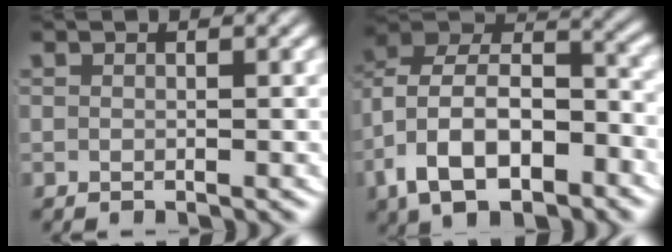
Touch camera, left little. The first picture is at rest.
{"total": 10.6, "force": [-1.1, 7.9, 7.0], "torque": [-0.137, -0.022, -0.018]}